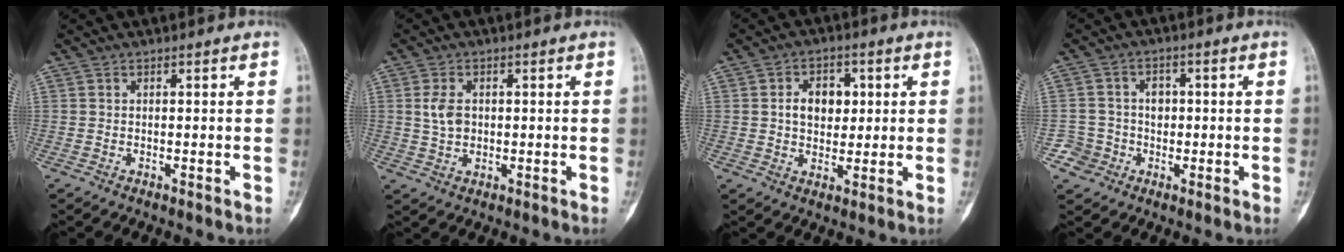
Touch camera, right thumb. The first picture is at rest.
{"total": 4.1, "force": [0.3, 2.7, 3.1], "torque": [-0.055, 0.002, 0.008]}
{"total": 7.0, "force": [1.2, 5.1, 4.7], "torque": [-0.038, 0.000, 0.017]}
{"total": 5.7, "force": [-1.8, 5.4, 0.1], "torque": [0.039, 0.019, -0.035]}